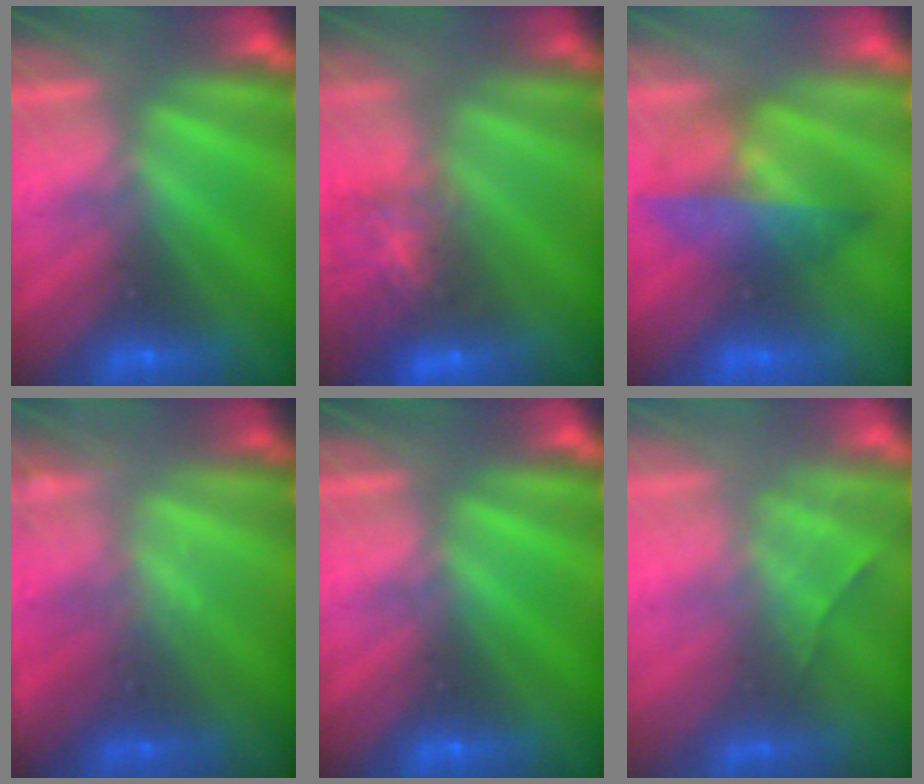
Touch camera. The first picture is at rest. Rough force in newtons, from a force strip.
{"total": 10.7}
{"total": 4.0}
{"total": 1.9}
{"total": 0.0}
{"total": 2.3}